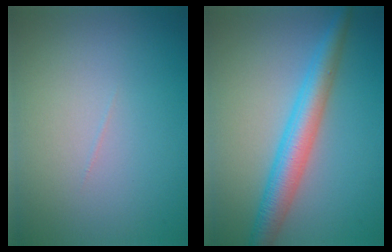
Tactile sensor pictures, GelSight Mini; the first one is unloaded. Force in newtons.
{"total": 4.7, "press": 4.7, "slide": 0.1}